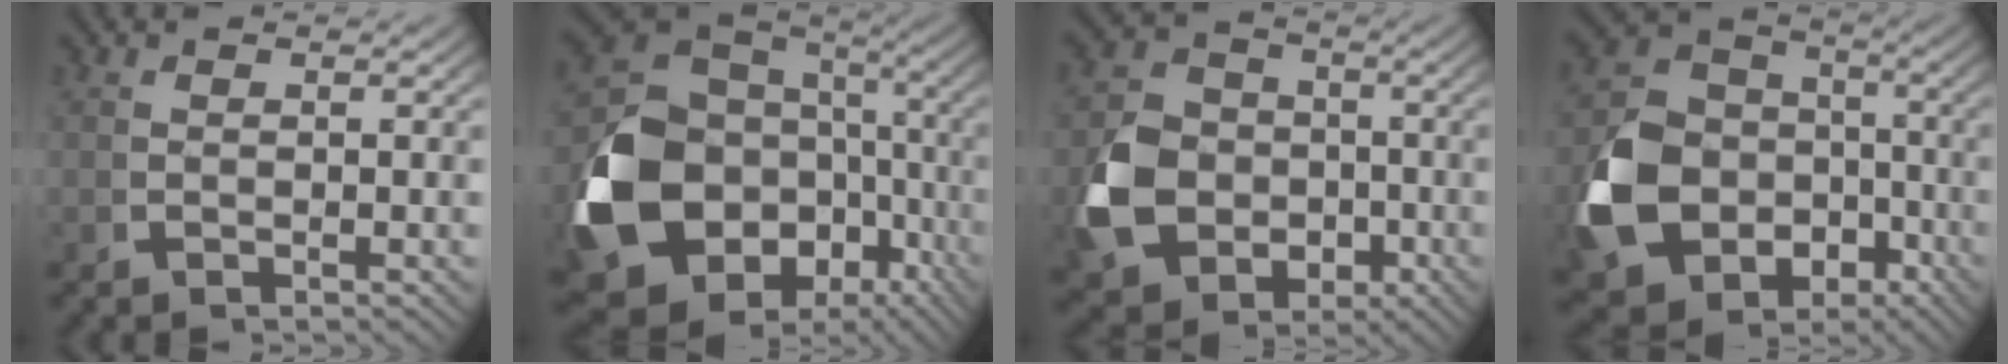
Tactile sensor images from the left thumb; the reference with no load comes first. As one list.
[{"total": 19.8, "force": [-4.6, 14.6, 12.6], "torque": [-0.280, -0.084, -0.037]}, {"total": 13.3, "force": [-2.9, 11.0, 6.9], "torque": [-0.168, -0.061, -0.029]}, {"total": 16.6, "force": [-4.2, 13.7, 8.3], "torque": [-0.216, -0.063, -0.058]}]